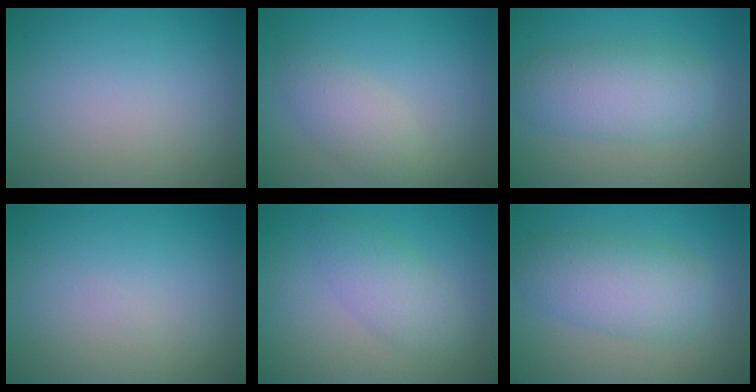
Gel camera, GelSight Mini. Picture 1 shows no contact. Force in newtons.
{"total": 2.6, "press": 2.6, "slide": 0.2}
{"total": 5.0, "press": 5.0, "slide": 0.2}
{"total": 0.0}
{"total": 3.0, "press": 3.0, "slide": 0.0}
{"total": 4.4, "press": 4.4, "slide": 0.0}